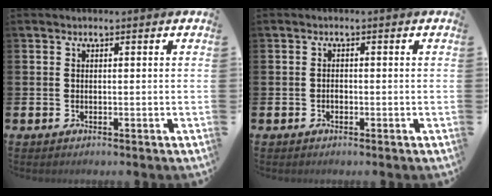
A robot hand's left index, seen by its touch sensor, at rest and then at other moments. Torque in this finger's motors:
{"motor_torque": [0.39, 0.04, -0.01, 0.04]}